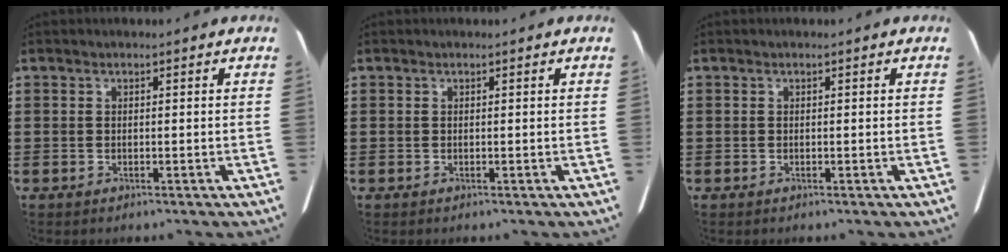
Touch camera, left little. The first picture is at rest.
{"total": 0.0}
{"total": 0.0}